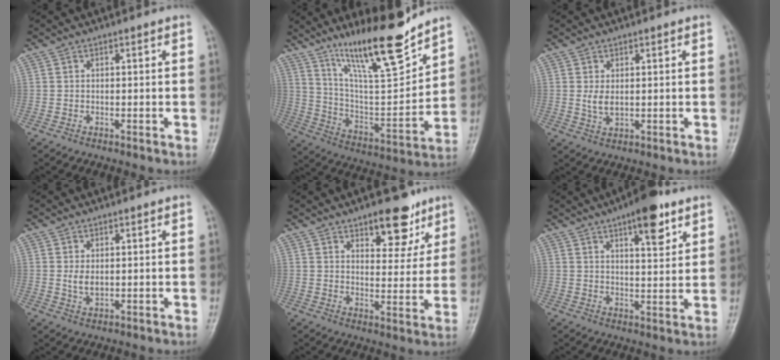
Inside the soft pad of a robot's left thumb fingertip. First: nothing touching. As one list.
[{"total": 19.3, "force": [14.3, 3.5, 12.4], "torque": [-0.173, -0.088, 0.255]}, {"total": 3.0, "force": [0.8, 1.6, 2.5], "torque": [-0.043, -0.010, 0.020]}, {"total": 2.9, "force": [0.7, 1.6, 2.3], "torque": [-0.037, -0.010, 0.018]}, {"total": 10.7, "force": [6.8, 4.9, 6.7], "torque": [-0.056, -0.038, 0.098]}, {"total": 9.6, "force": [5.6, 3.2, 7.2], "torque": [-0.087, -0.027, 0.080]}]